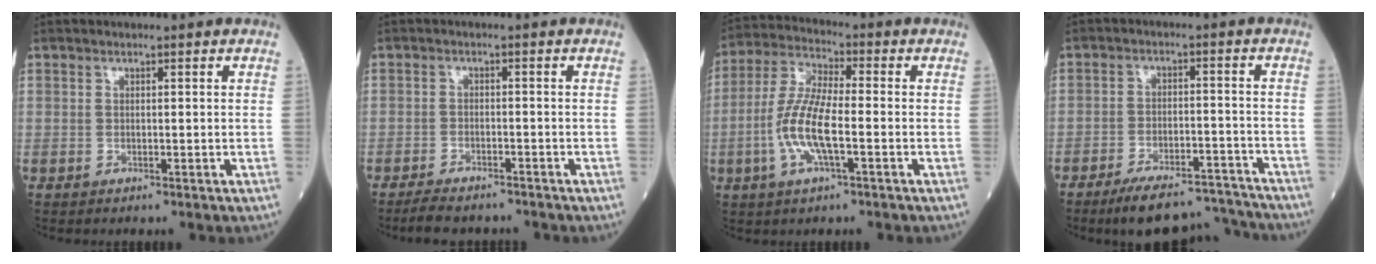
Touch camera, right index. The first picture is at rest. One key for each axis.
{"total": 6.2, "fx": -5.6, "fy": 1.7, "fz": 2.1, "tx": -0.034, "ty": -0.009, "tz": -0.087}
{"total": 10.0, "fx": -2.5, "fy": 2.0, "fz": 9.5, "tx": -0.203, "ty": 0.004, "tz": -0.053}
{"total": 11.5, "fx": -10.9, "fy": 2.0, "fz": 3.2, "tx": -0.038, "ty": 0.021, "tz": -0.165}